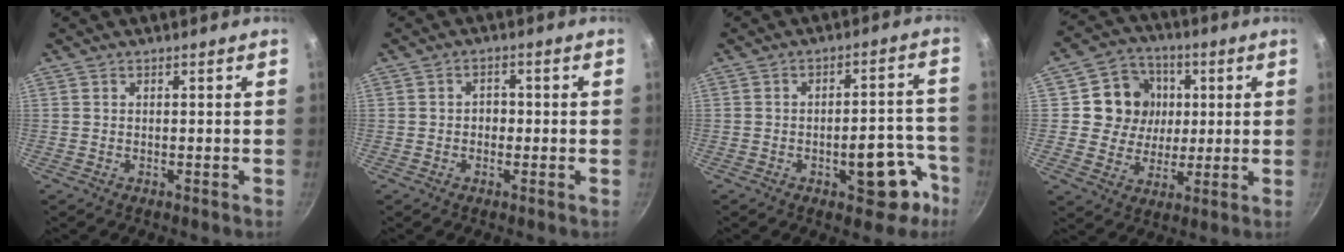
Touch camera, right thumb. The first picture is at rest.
{"total": 2.5, "force": [-0.3, 2.0, 1.4], "torque": [-0.008, 0.008, -0.007]}
{"total": 11.1, "force": [-5.2, 5.4, 8.2], "torque": [-0.052, 0.049, -0.060]}
{"total": 11.8, "force": [2.1, 10.8, 4.1], "torque": [-0.035, 0.003, 0.029]}